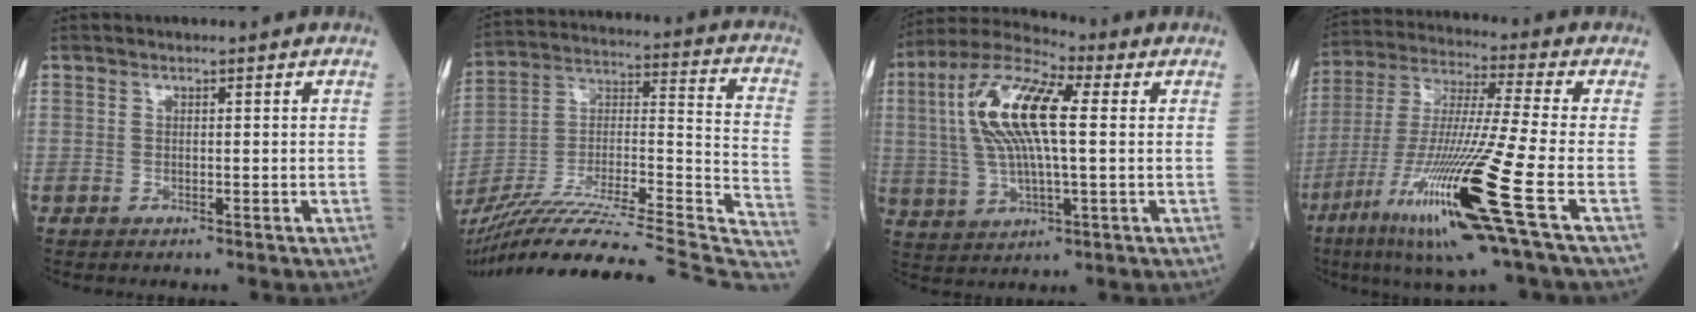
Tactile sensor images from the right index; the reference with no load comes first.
{"total": 34.3, "force": [-29.3, 2.5, 17.6], "torque": [-0.238, -0.018, -0.438]}
{"total": 14.1, "force": [2.5, 3.5, 13.5], "torque": [-0.283, 0.026, 0.043]}
{"total": 19.4, "force": [-8.2, -1.2, 17.6], "torque": [-0.363, -0.043, -0.156]}